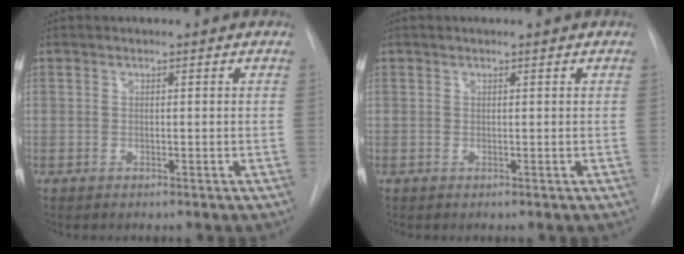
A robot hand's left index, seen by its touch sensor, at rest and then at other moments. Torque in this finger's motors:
{"motor_torque": [-0.20, 0.22, 0.01, 0.02]}